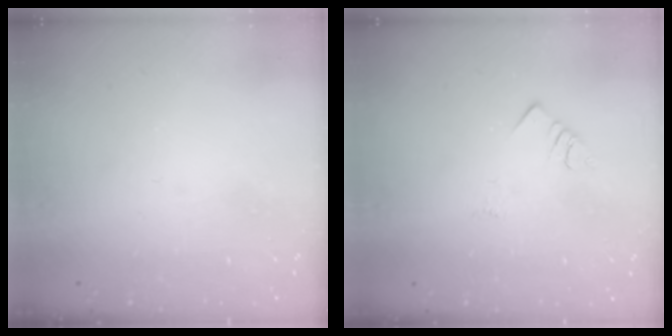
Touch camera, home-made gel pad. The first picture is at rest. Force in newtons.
{"total": 2.4, "press": 2.3, "slide": 0.4}